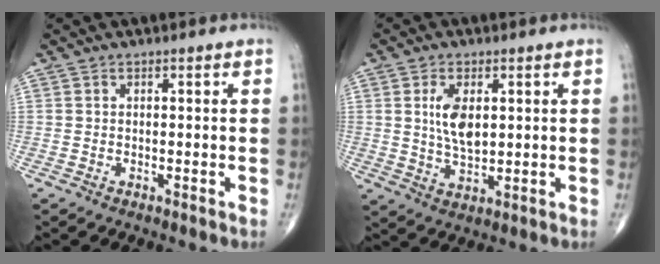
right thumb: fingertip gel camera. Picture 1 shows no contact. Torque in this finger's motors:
{"motor_torque": [0.68, 1.98, 1.28, -0.12, 0.11]}